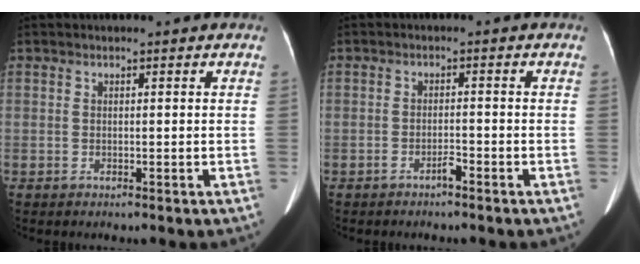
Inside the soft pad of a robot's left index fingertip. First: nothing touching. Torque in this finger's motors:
{"motor_torque": [0.35, 0.44, 0.12, 0.04]}